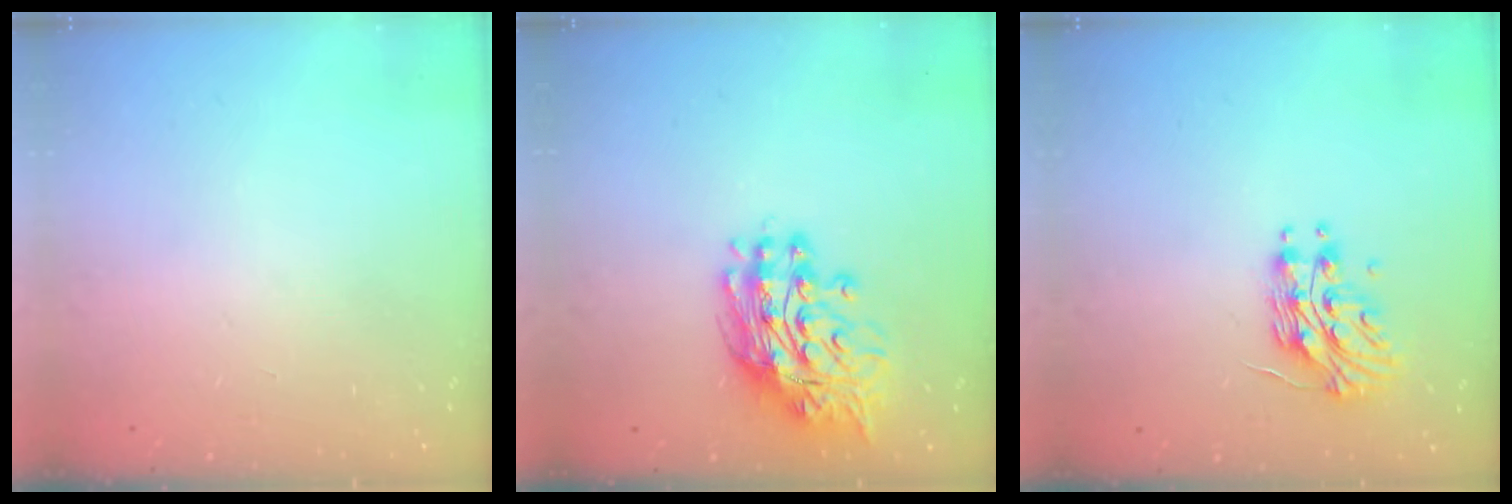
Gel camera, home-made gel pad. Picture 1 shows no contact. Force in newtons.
{"total": 14.5, "press": 14.4, "slide": 1.3}
{"total": 11.8, "press": 11.8, "slide": 0.6}